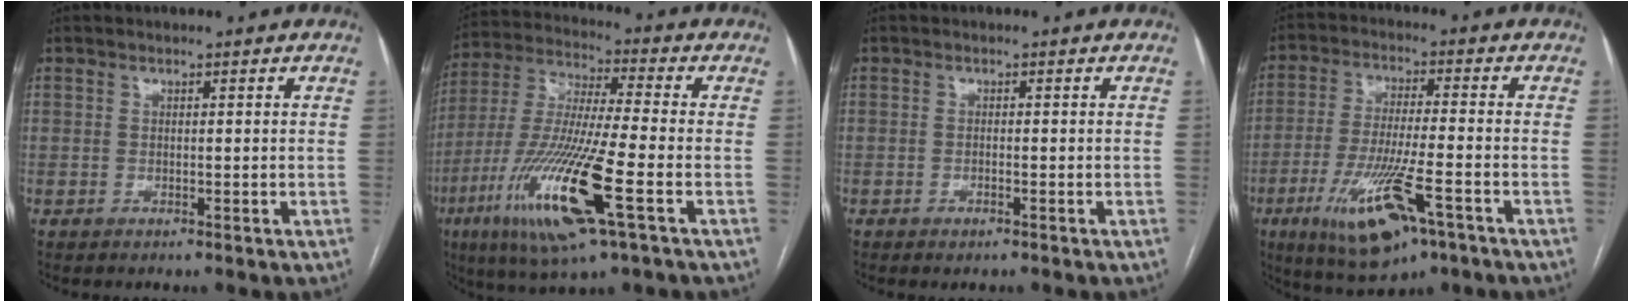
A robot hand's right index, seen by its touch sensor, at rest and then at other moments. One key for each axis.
{"total": 18.3, "fx": -6.9, "fy": 1.4, "fz": 16.9, "tx": -0.363, "ty": -0.030, "tz": -0.127}
{"total": 1.0, "fx": -0.7, "fy": 0.2, "fz": 0.7, "tx": -0.013, "ty": -0.002, "tz": -0.009}
{"total": 13.7, "fx": -6.7, "fy": 2.6, "fz": 11.7, "tx": -0.226, "ty": -0.027, "tz": -0.108}